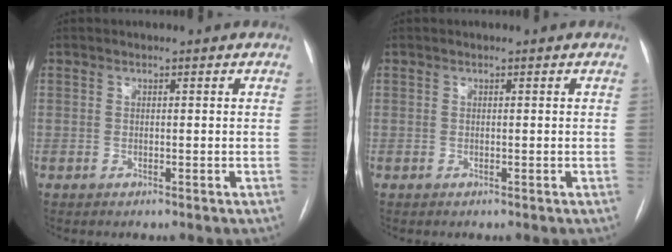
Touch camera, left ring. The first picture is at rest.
{"total": 0.0}